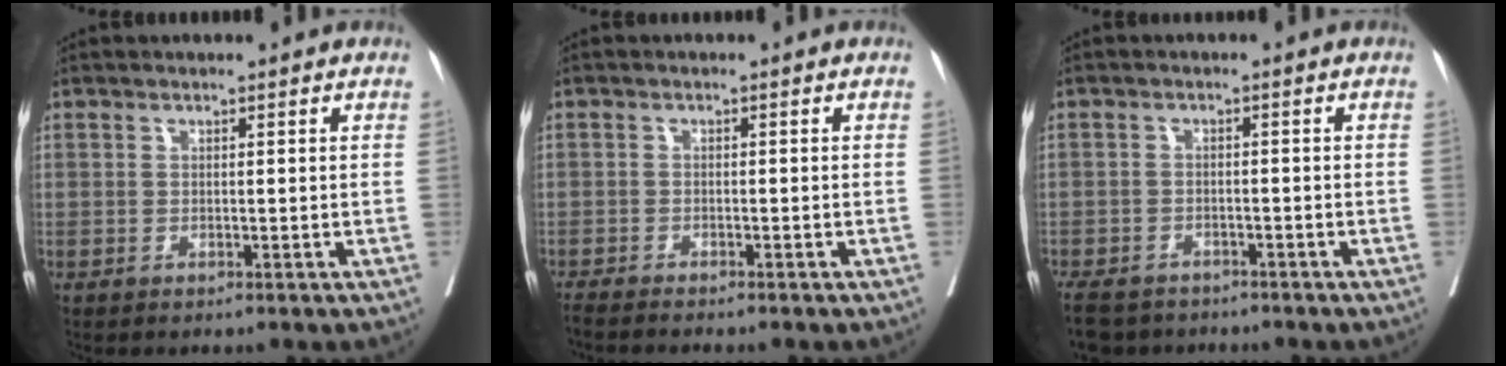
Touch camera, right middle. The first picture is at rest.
{"total": 4.4, "force": [-3.9, 0.2, 1.9], "torque": [-0.028, -0.010, -0.060]}
{"total": 8.0, "force": [-6.8, 3.5, 2.6], "torque": [-0.051, -0.011, -0.103]}